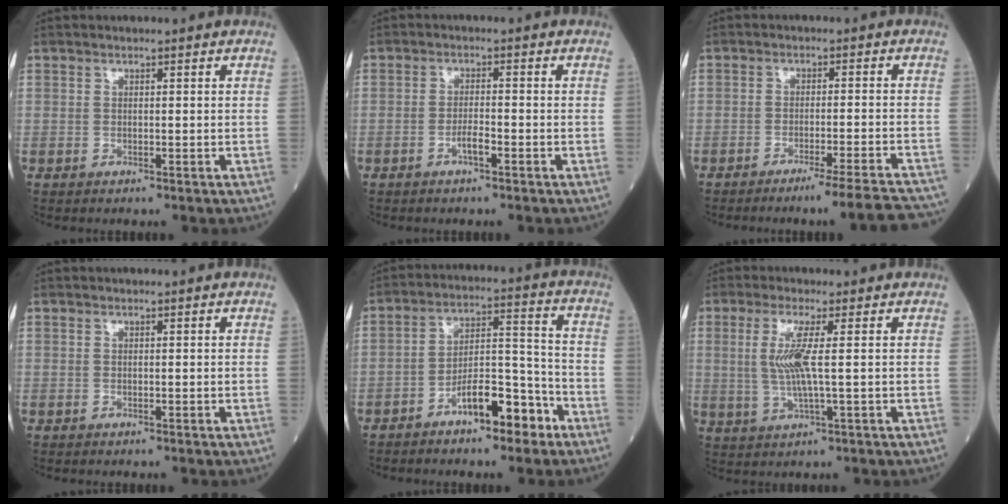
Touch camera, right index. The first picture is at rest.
{"total": 2.4, "force": [-1.3, 0.3, 2.0], "torque": [-0.035, 0.001, -0.026]}
{"total": 11.4, "force": [-10.4, -0.7, 4.5], "torque": [-0.030, 0.001, -0.139]}
{"total": 0.0}
{"total": 9.4, "force": [-5.9, 3.0, 6.7], "torque": [-0.113, 0.026, -0.097]}
{"total": 5.7, "force": [0.8, 0.0, 5.7], "torque": [-0.127, -0.004, 0.016]}